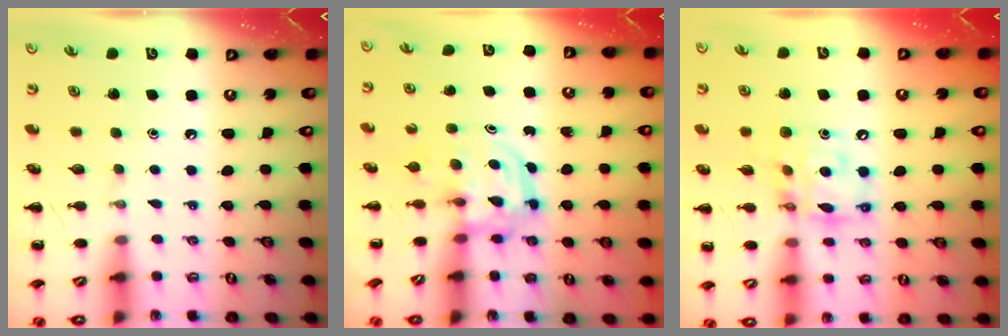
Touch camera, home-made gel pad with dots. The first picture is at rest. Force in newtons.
{"total": 3.1, "press": 3.1, "slide": 0.4}
{"total": 13.7, "press": 13.2, "slide": 3.6}